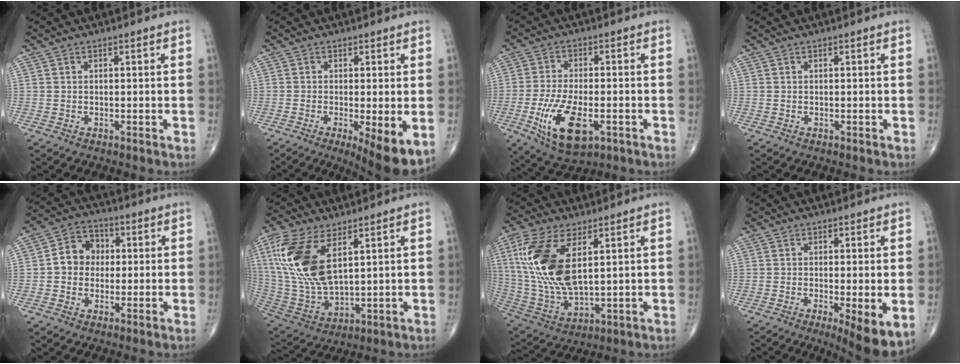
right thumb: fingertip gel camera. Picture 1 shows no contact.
{"total": 8.8, "force": [-2.7, 2.2, 8.1], "torque": [-0.118, -0.023, -0.039]}
{"total": 12.6, "force": [-4.2, 5.9, 10.4], "torque": [-0.196, -0.001, -0.065]}
{"total": 0.0}
{"total": 7.5, "force": [0.3, 6.4, 3.8], "torque": [-0.037, 0.021, -0.009]}
{"total": 17.5, "force": [6.5, 8.2, 14.0], "torque": [-0.303, -0.021, 0.136]}
{"total": 17.7, "force": [5.0, 8.2, 14.9], "torque": [-0.322, -0.019, 0.106]}
{"total": 7.8, "force": [-2.2, 1.8, 7.3], "torque": [-0.108, -0.023, -0.034]}